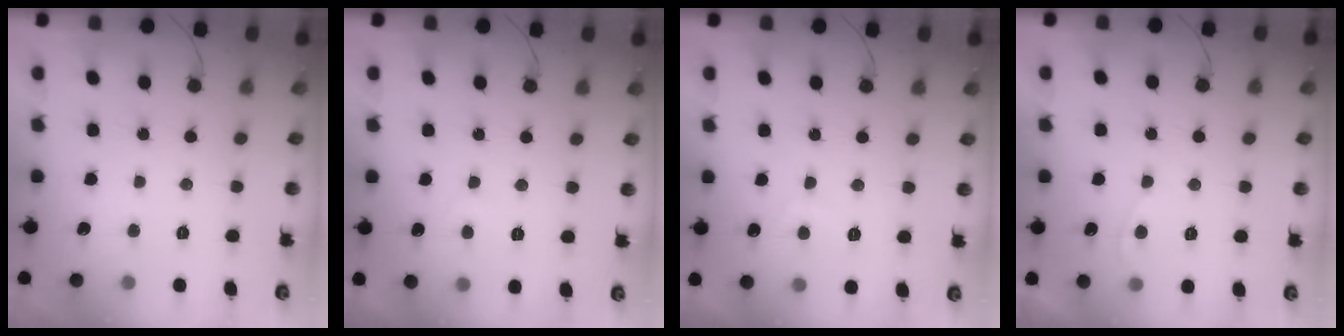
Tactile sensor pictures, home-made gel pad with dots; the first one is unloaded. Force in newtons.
{"total": 4.2, "press": 4.2, "slide": 0.3}
{"total": 2.9, "press": 2.9, "slide": 0.1}
{"total": 3.4, "press": 3.3, "slide": 0.4}